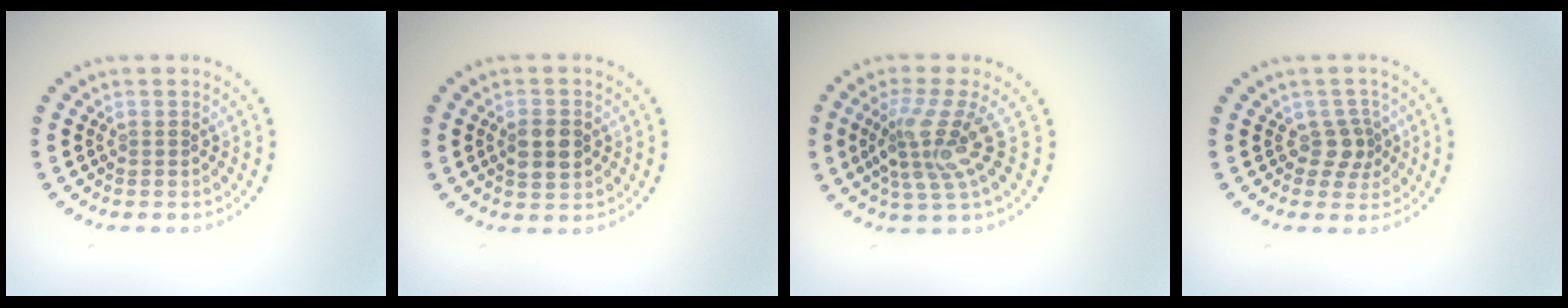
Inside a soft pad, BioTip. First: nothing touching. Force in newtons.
{"total": 2.5, "press": 2.5, "slide": 0.1}
{"total": 4.2, "press": 3.2, "slide": 2.7}
{"total": 2.0, "press": 1.6, "slide": 1.3}